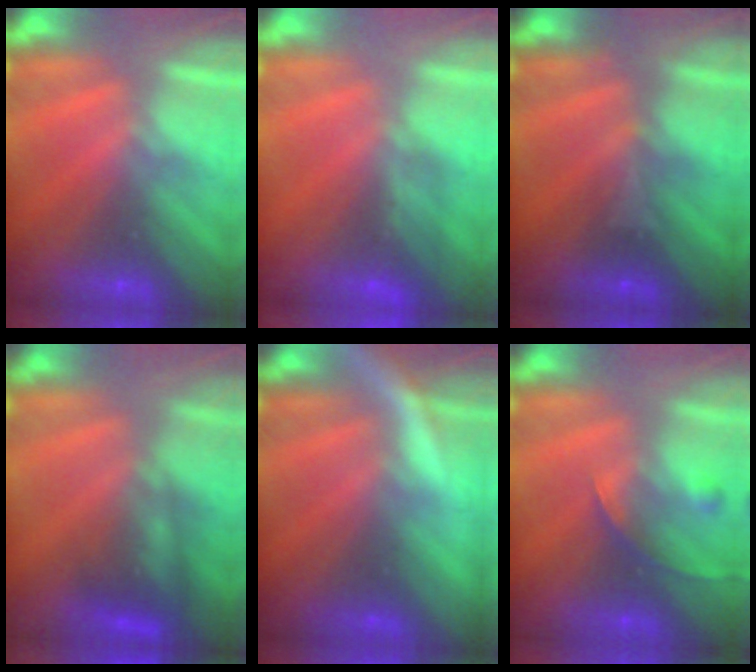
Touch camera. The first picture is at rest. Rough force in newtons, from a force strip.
{"total": 1.2}
{"total": 2.9}
{"total": 7.3}
{"total": 8.1}
{"total": 2.4}